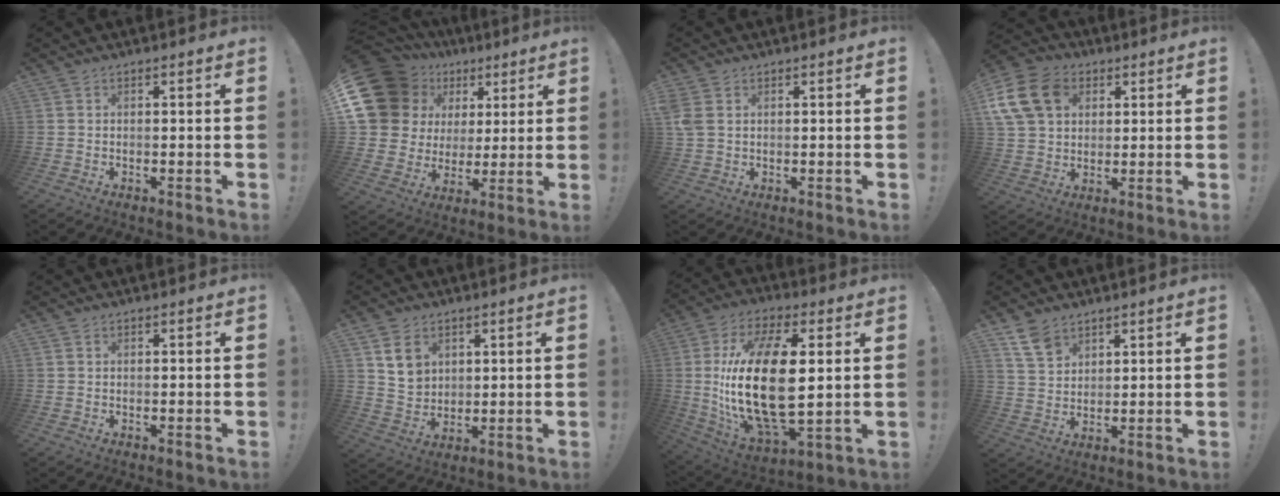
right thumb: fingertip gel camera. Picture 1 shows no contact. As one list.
[{"total": 19.1, "force": [8.2, 14.6, 9.2], "torque": [-0.164, -0.041, 0.180]}, {"total": 4.2, "force": [1.3, 3.1, 2.6], "torque": [-0.050, 0.001, 0.027]}, {"total": 15.7, "force": [5.5, 12.3, 8.0], "torque": [-0.154, -0.015, 0.112]}, {"total": 0.0}, {"total": 8.1, "force": [4.1, 6.3, 2.8], "torque": [-0.037, -0.020, 0.082]}, {"total": 26.0, "force": [2.2, 12.1, 22.9], "torque": [-0.468, -0.012, 0.040]}, {"total": 7.8, "force": [5.5, 4.4, 3.2], "torque": [-0.059, -0.027, 0.109]}]